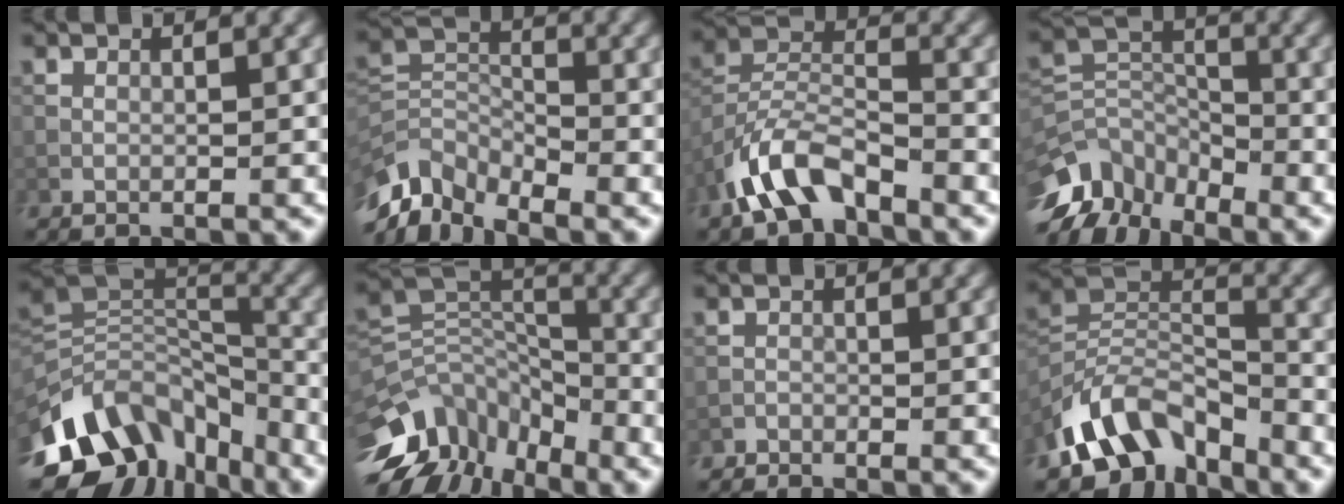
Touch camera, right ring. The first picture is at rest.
{"total": 6.7, "force": [-5.1, 3.3, 2.9], "torque": [-0.053, -0.005, -0.112]}
{"total": 6.3, "force": [-4.5, 2.6, 3.6], "torque": [-0.066, 0.003, -0.095]}
{"total": 8.6, "force": [-6.6, 4.6, 3.2], "torque": [-0.056, -0.001, -0.128]}
{"total": 11.9, "force": [-6.9, 7.6, 6.0], "torque": [-0.118, 0.014, -0.130]}
{"total": 10.4, "force": [-6.6, 6.2, 5.2], "torque": [-0.104, 0.014, -0.131]}
{"total": 1.1, "force": [-1.0, 0.3, 0.0], "torque": [-0.001, 0.002, -0.022]}
{"total": 8.8, "force": [-6.1, 4.6, 4.4], "torque": [-0.071, -0.003, -0.130]}